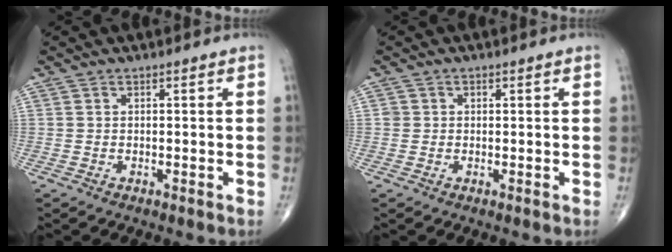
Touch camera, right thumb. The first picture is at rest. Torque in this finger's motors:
{"motor_torque": [-0.19, 0.04, 0.19, 0.13, -0.01]}